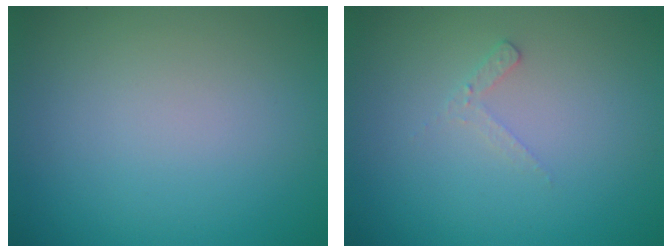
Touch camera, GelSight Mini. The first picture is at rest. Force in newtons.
{"total": 1.2, "press": 1.1, "slide": 0.3}